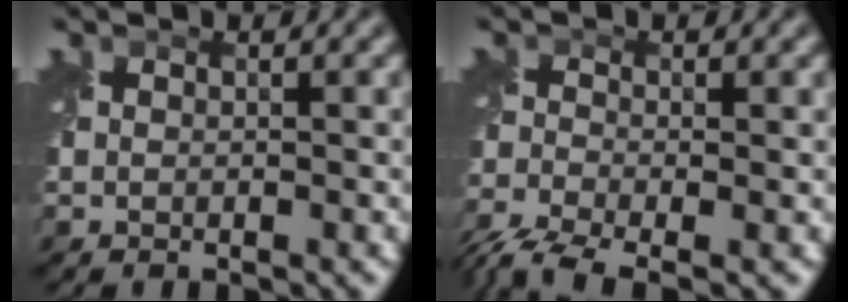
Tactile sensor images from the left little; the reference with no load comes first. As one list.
[{"total": 5.3, "force": [-4.0, 1.8, 3.1], "torque": [-0.068, -0.026, -0.087]}]